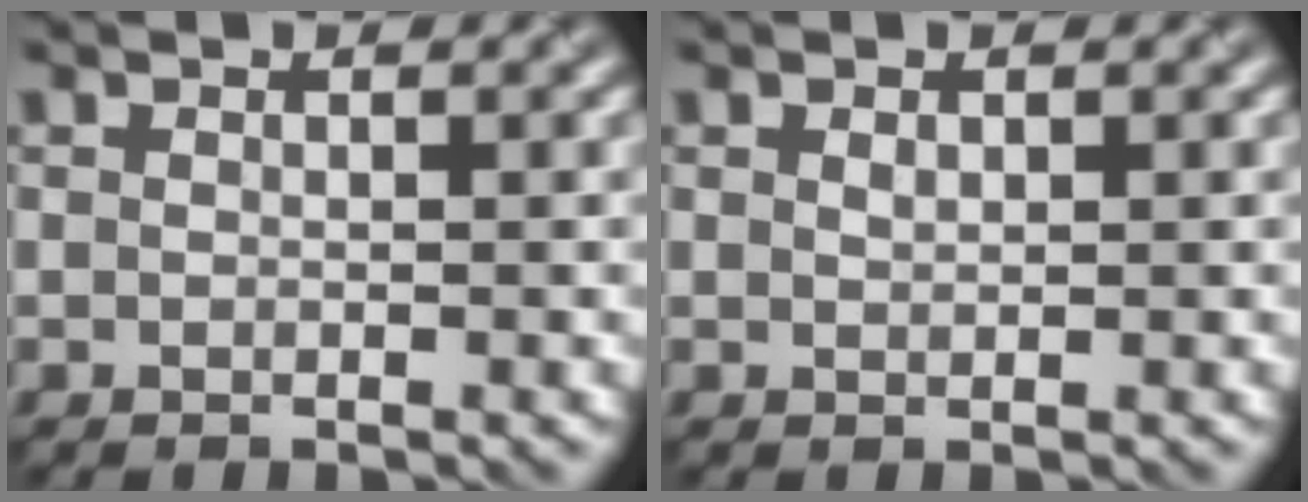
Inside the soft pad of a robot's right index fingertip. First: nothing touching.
{"total": 0.6, "force": [0.3, 0.3, 0.4], "torque": [-0.009, -0.001, 0.008]}